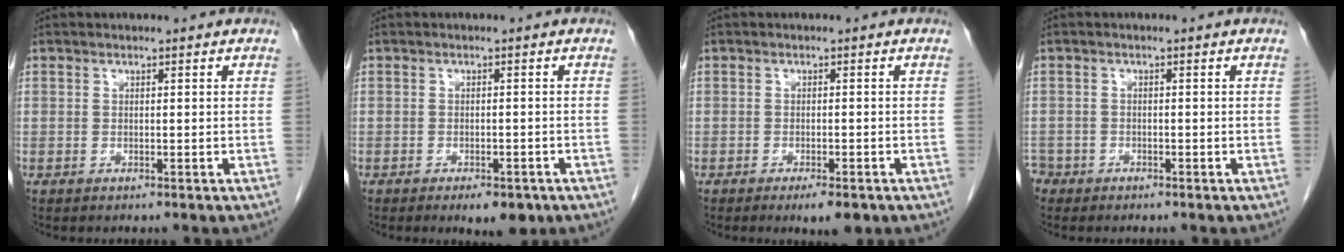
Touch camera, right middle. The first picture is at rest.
{"total": 4.3, "force": [-2.7, 1.6, 2.8], "torque": [-0.035, -0.004, -0.031]}
{"total": 3.6, "force": [-2.3, 0.8, 2.7], "torque": [-0.038, -0.006, -0.028]}
{"total": 2.7, "force": [-2.2, 1.7, 0.0], "torque": [-0.004, 0.003, -0.044]}